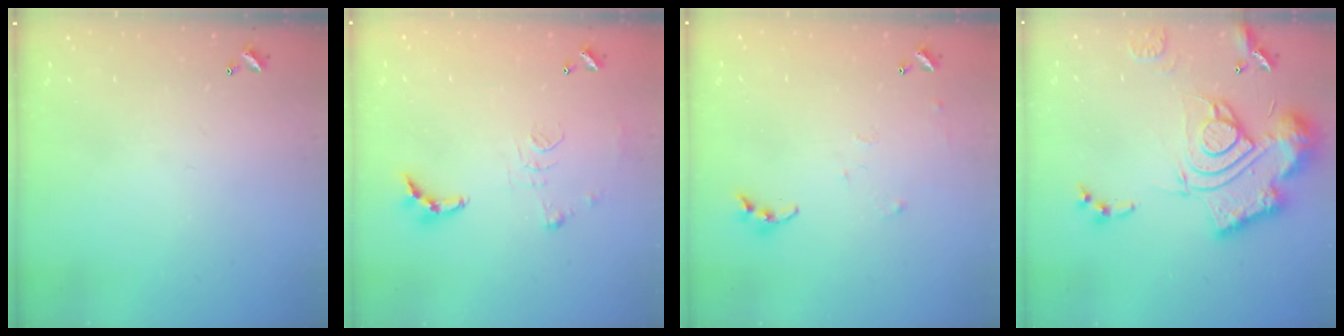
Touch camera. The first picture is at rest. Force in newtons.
{"total": 9.3, "press": 9.3, "slide": 0.8}
{"total": 7.5, "press": 7.5, "slide": 0.6}
{"total": 23.3, "press": 23.1, "slide": 2.3}